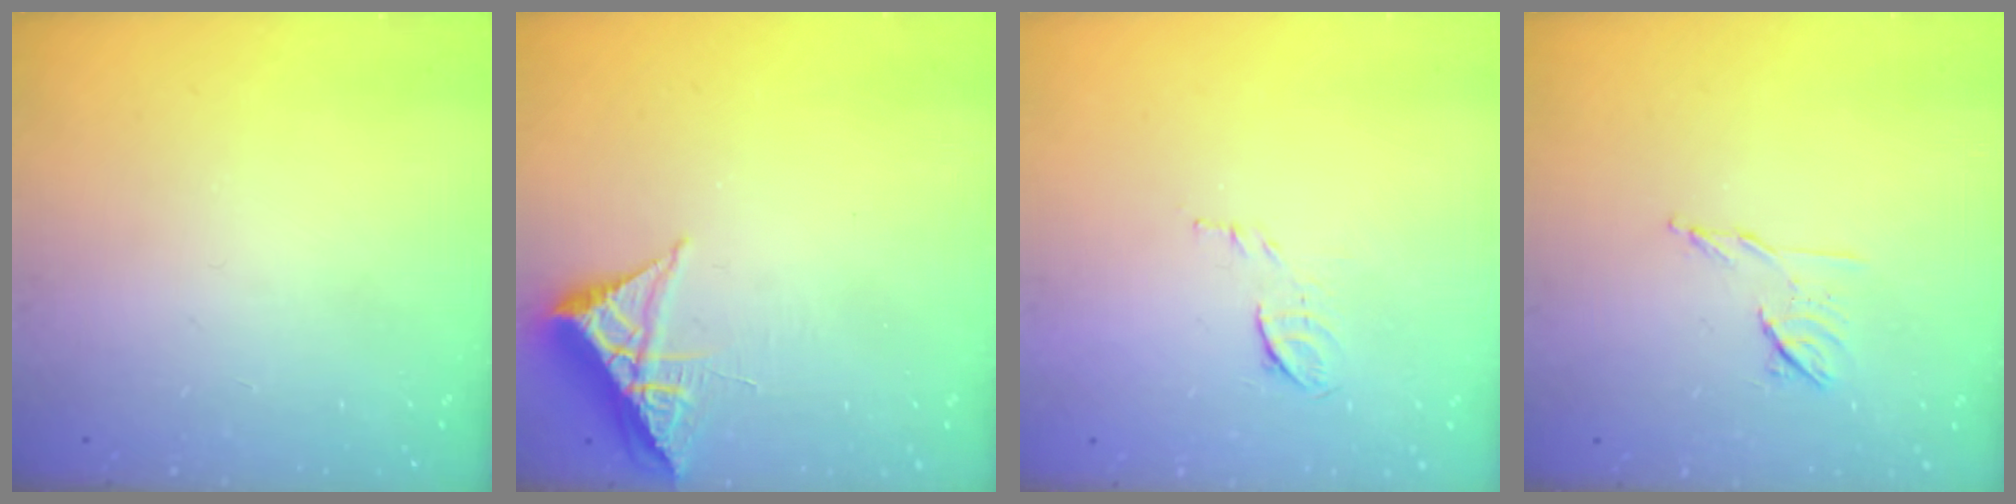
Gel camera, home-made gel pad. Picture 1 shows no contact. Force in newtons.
{"total": 6.1, "press": 6.0, "slide": 0.7}
{"total": 6.5, "press": 6.4, "slide": 1.1}
{"total": 7.1, "press": 7.0, "slide": 1.2}